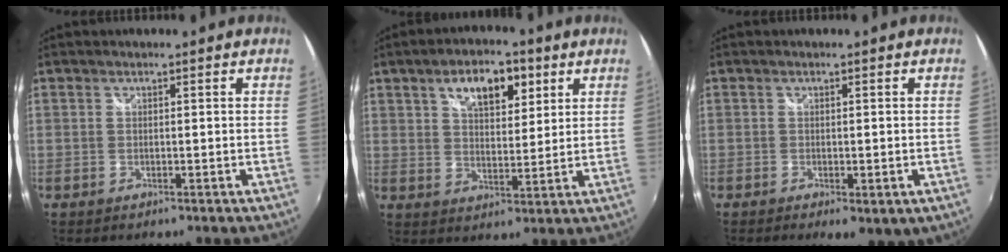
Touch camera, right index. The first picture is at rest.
{"total": 9.9, "force": [5.1, 4.8, 7.0], "torque": [-0.111, 0.021, 0.083]}
{"total": 4.7, "force": [-2.0, 1.7, 3.9], "torque": [-0.062, -0.022, -0.022]}